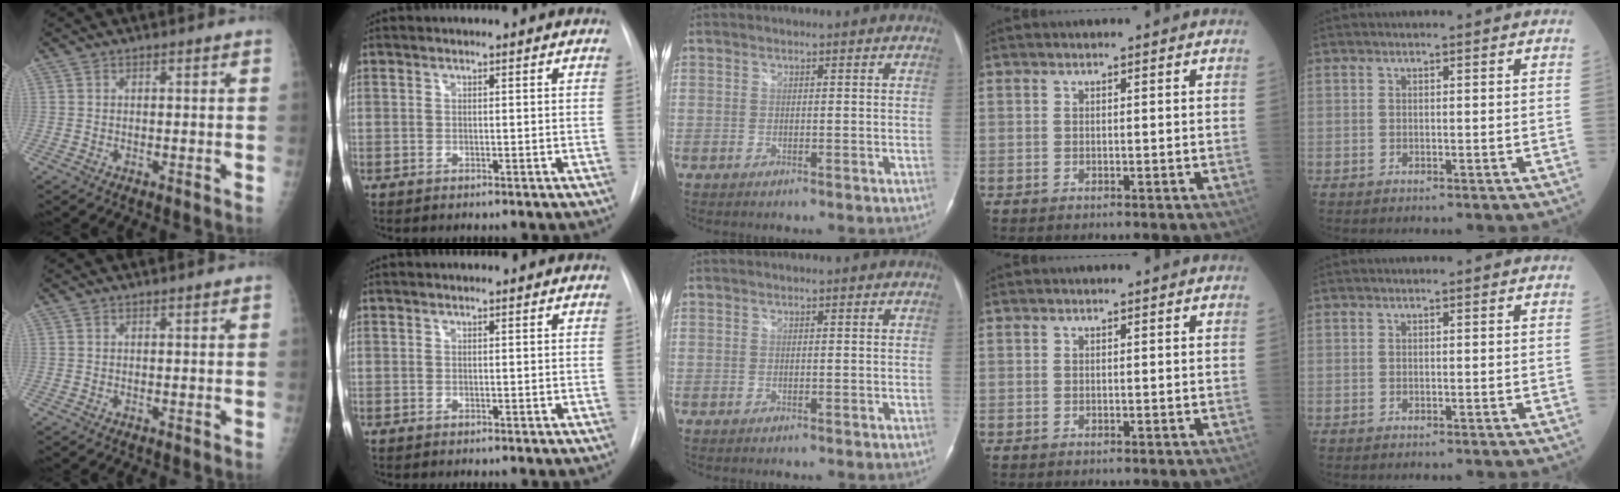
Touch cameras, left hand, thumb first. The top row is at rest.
{}